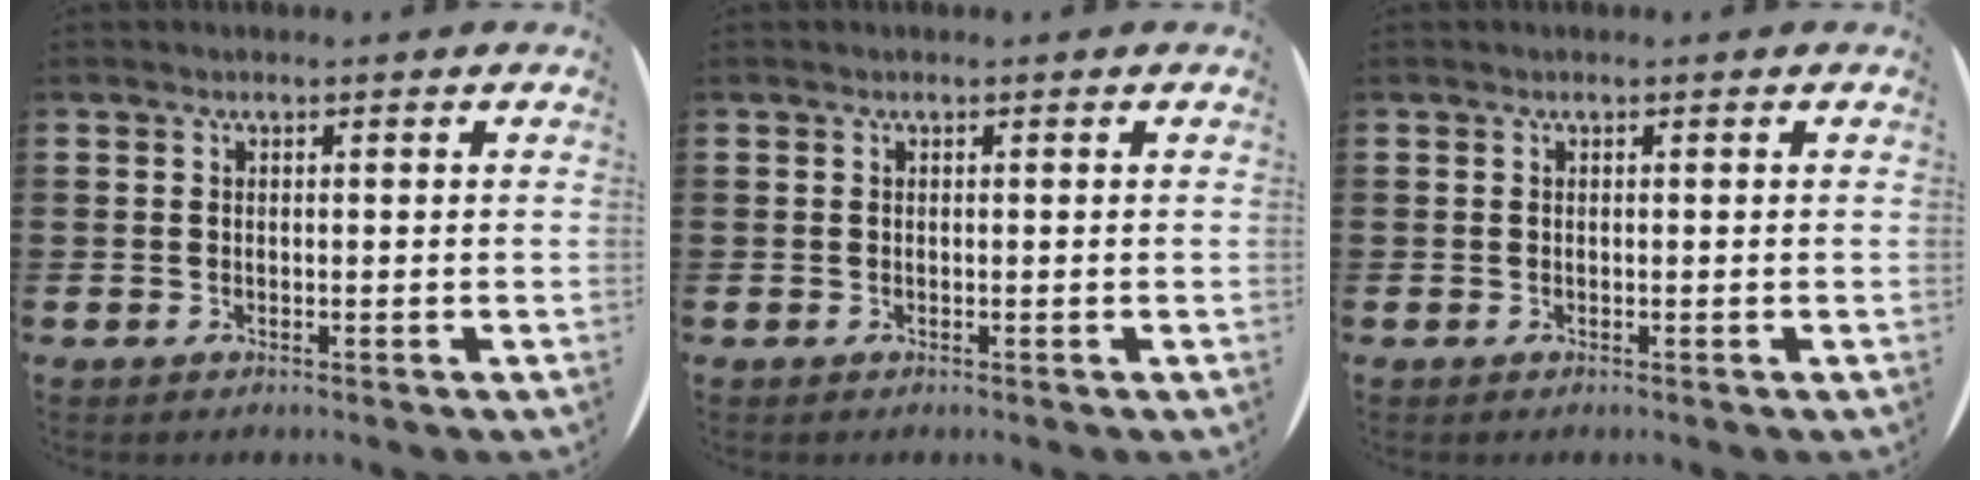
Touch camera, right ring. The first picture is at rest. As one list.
[{"total": 0.0}, {"total": 0.0}]